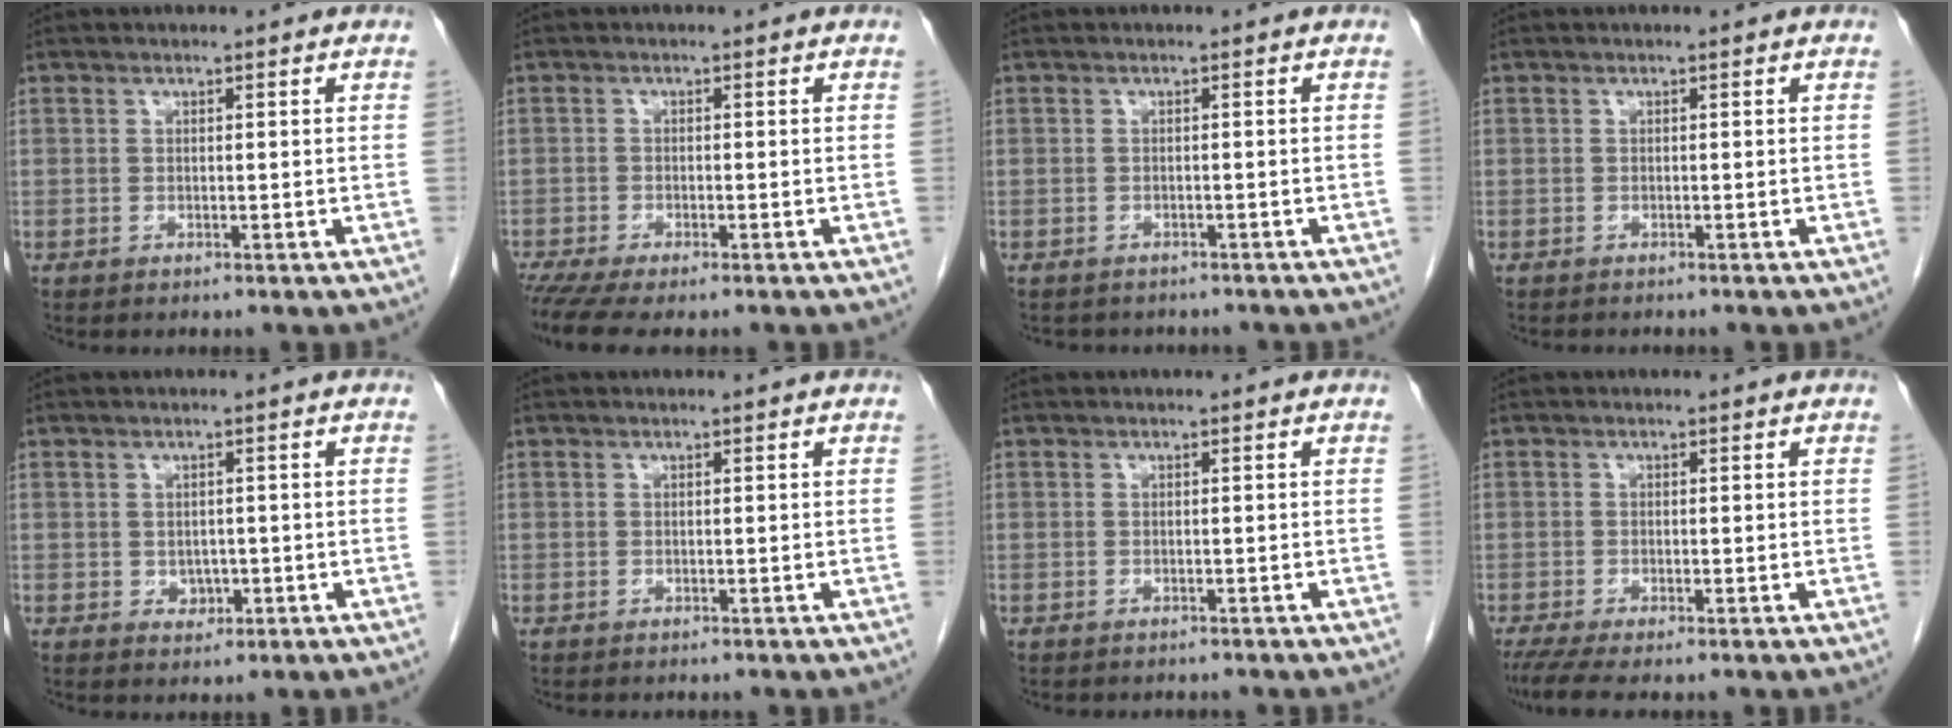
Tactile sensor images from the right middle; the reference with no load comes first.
{"total": 5.8, "force": [-4.6, 0.9, 3.4], "torque": [-0.054, -0.013, -0.076]}
{"total": 5.0, "force": [-4.3, 2.2, 1.1], "torque": [-0.016, 0.004, -0.049]}
{"total": 1.0, "force": [-0.9, 0.1, 0.3], "torque": [-0.011, -0.004, -0.011]}
{"total": 1.8, "force": [-0.2, 1.5, 1.0], "torque": [-0.013, 0.003, 0.004]}
{"total": 0.0}
{"total": 1.6, "force": [-1.5, 0.5, 0.3], "torque": [-0.013, -0.004, -0.017]}
{"total": 4.0, "force": [-2.9, 0.4, 2.7], "torque": [-0.050, -0.011, -0.053]}